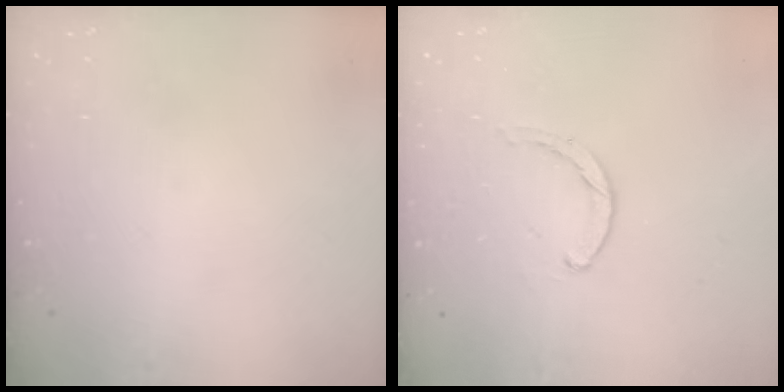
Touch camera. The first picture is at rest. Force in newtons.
{"total": 0.6, "press": 0.6, "slide": 0.2}